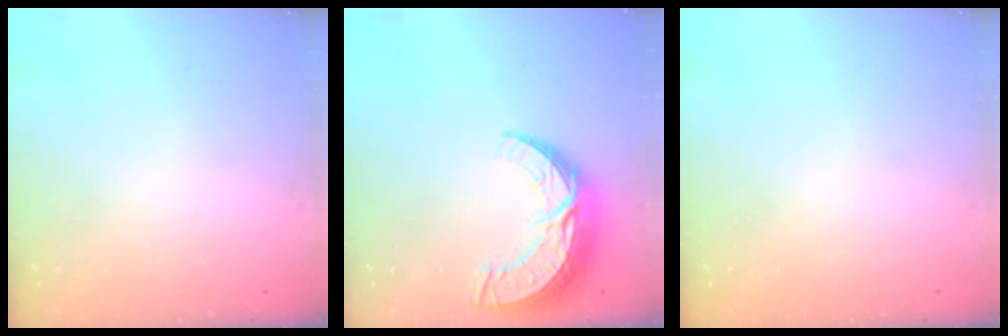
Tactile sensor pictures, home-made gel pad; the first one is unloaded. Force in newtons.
{"total": 13.0, "press": 12.9, "slide": 1.0}
{"total": 0.0}